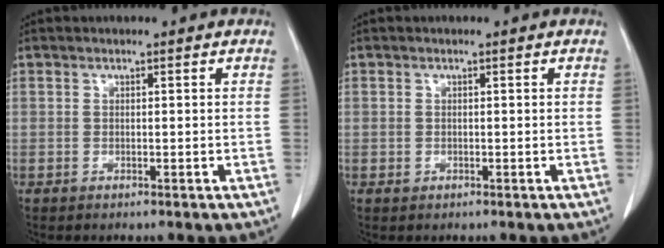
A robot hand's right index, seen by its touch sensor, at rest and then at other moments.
{"total": 0.6, "force": [0.0, 0.6, 0.1], "torque": [-0.004, 0.001, 0.000]}